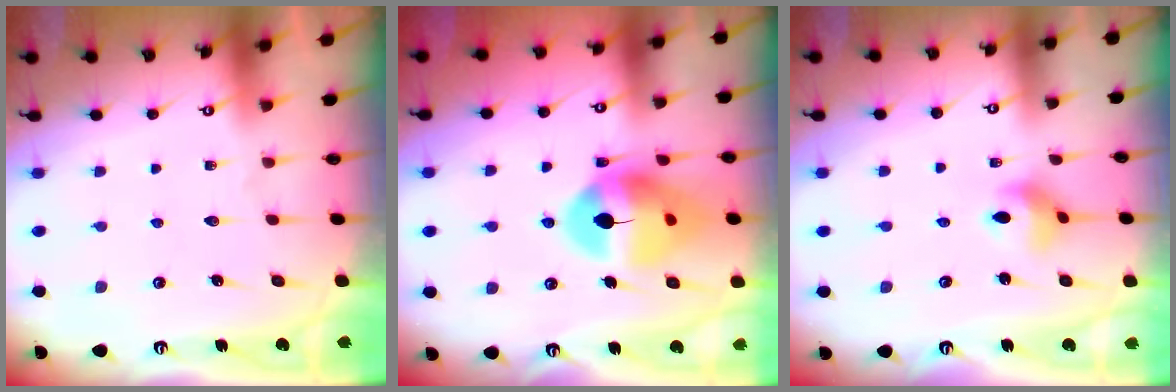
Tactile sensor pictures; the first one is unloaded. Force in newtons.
{"total": 14.9, "press": 14.8, "slide": 1.8}
{"total": 5.3, "press": 5.2, "slide": 0.3}